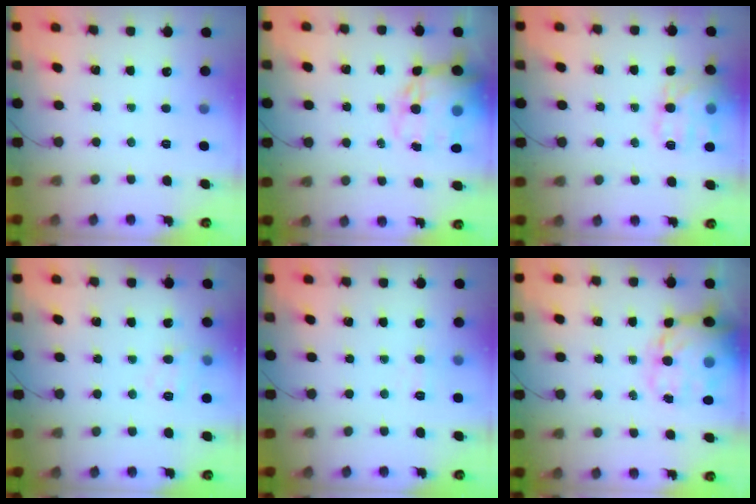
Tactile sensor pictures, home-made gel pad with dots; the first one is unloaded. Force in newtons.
{"total": 18.9, "press": 18.4, "slide": 4.2}
{"total": 15.5, "press": 15.5, "slide": 0.6}
{"total": 5.9, "press": 5.8, "slide": 1.1}
{"total": 5.0, "press": 4.8, "slide": 1.4}
{"total": 18.8, "press": 18.1, "slide": 5.0}